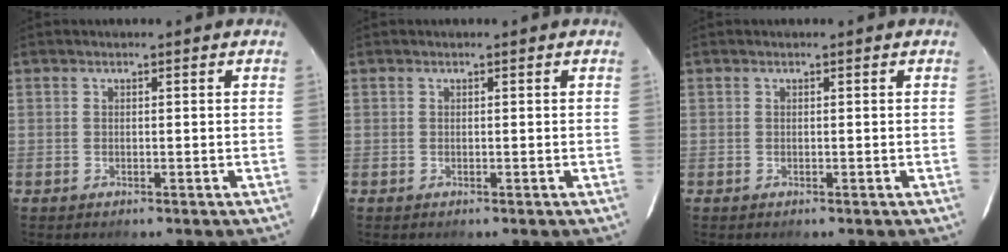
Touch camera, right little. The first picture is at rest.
{"total": 0.0}
{"total": 0.0}